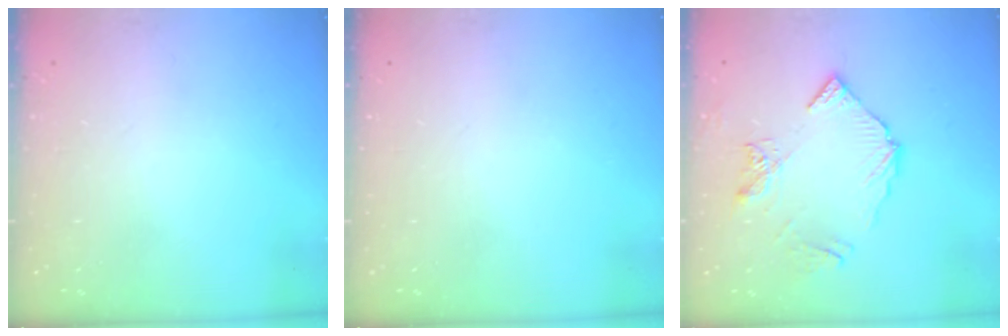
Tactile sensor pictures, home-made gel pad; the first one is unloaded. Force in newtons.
{"total": 0.0}
{"total": 11.0, "press": 10.9, "slide": 1.3}